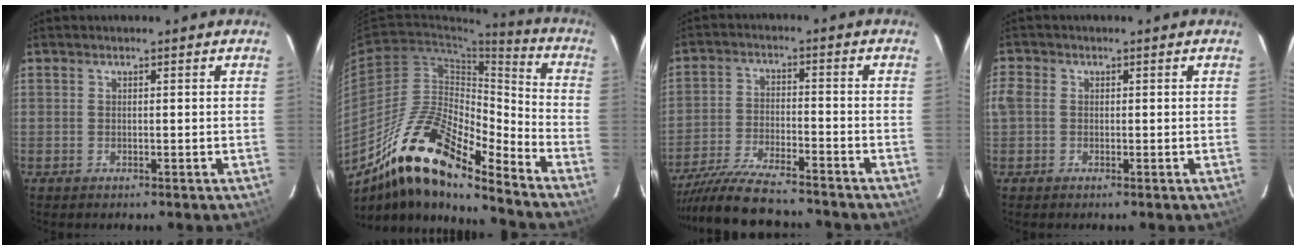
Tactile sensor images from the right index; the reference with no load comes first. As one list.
[{"total": 18.4, "force": [-13.8, 4.4, 11.4], "torque": [-0.192, -0.001, -0.260]}, {"total": 16.1, "force": [-14.5, 2.3, 6.8], "torque": [-0.153, -0.031, -0.246]}, {"total": 3.1, "force": [-0.6, 2.7, 1.5], "torque": [-0.031, 0.000, -0.017]}]